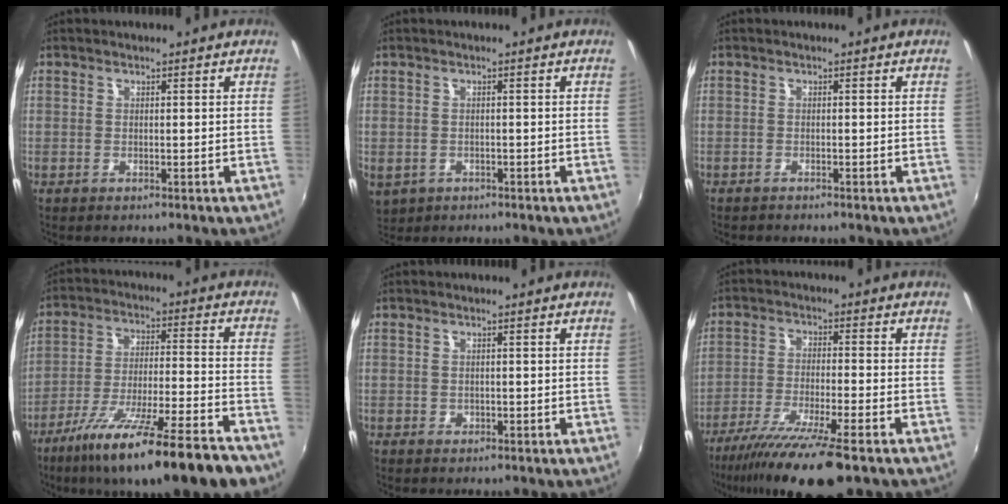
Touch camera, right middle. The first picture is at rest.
{"total": 6.0, "force": [-1.8, 4.9, 3.0], "torque": [-0.070, -0.017, -0.018]}
{"total": 0.9, "force": [-0.9, 0.3, 0.1], "torque": [-0.007, -0.004, -0.015]}
{"total": 22.0, "force": [-15.9, 2.8, 14.9], "torque": [-0.260, -0.055, -0.248]}
{"total": 0.9, "force": [-0.4, 0.8, 0.1], "torque": [-0.001, -0.003, -0.003]}
{"total": 14.3, "force": [-10.6, 1.1, 9.5], "torque": [-0.191, -0.044, -0.182]}